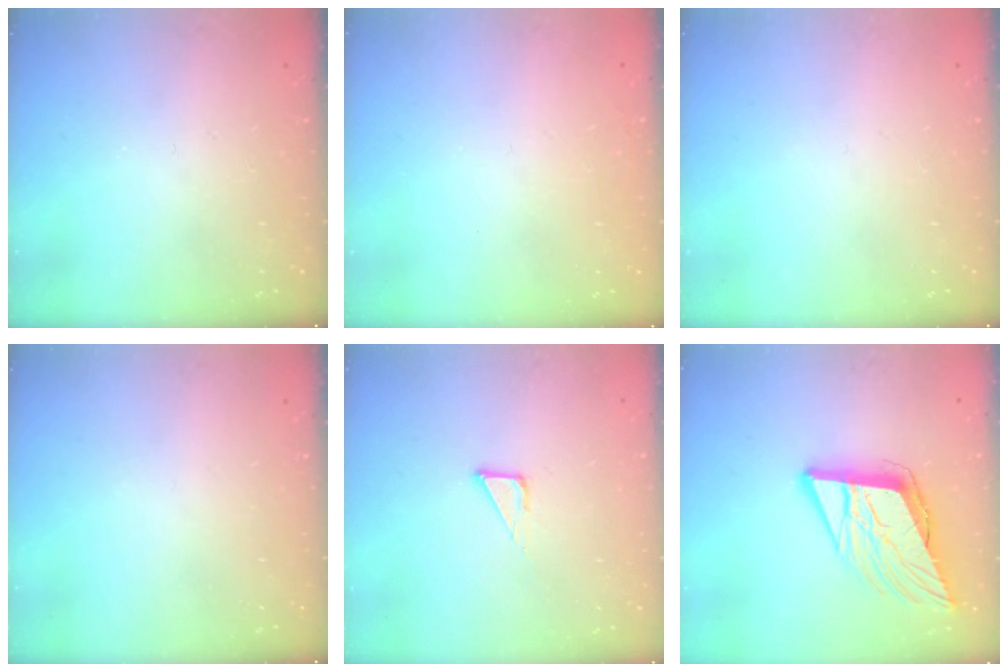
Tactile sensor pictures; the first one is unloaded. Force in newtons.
{"total": 1.6, "press": 1.6, "slide": 0.1}
{"total": 0.0}
{"total": 0.0}
{"total": 3.6, "press": 3.6, "slide": 0.3}
{"total": 13.5, "press": 12.9, "slide": 3.8}